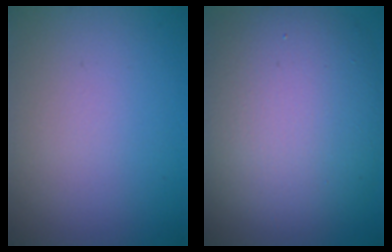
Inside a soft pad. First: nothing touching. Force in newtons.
{"total": 12.6, "press": 12.6, "slide": 0.7}